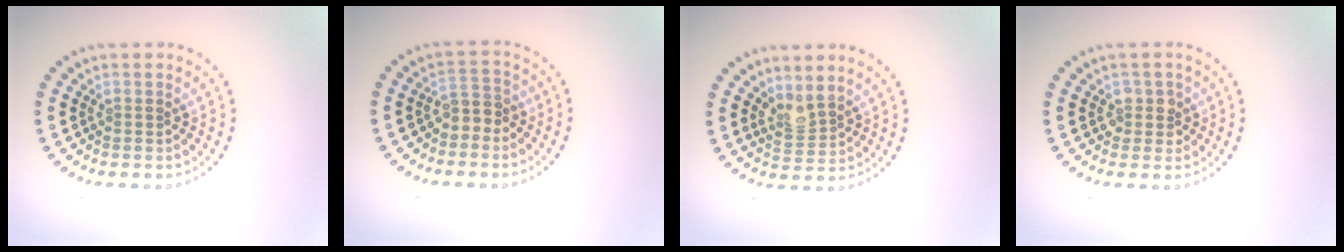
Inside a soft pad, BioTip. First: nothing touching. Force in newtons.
{"total": 1.9, "press": 1.6, "slide": 1.0}
{"total": 2.0, "press": 1.6, "slide": 1.3}
{"total": 1.6, "press": 1.5, "slide": 0.7}